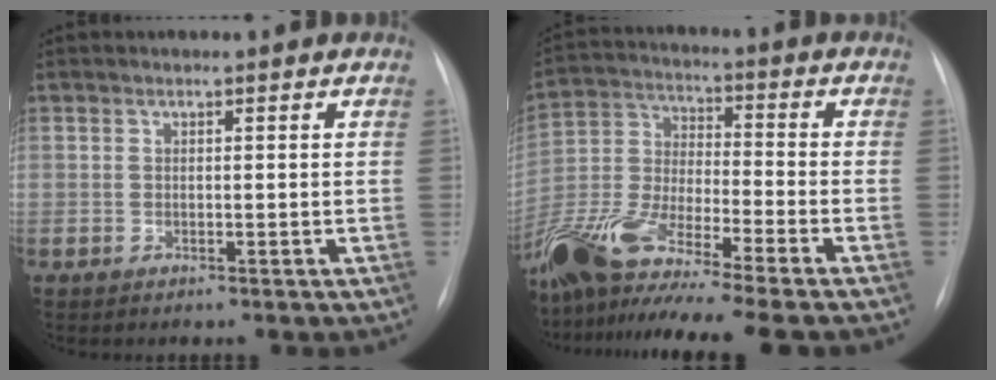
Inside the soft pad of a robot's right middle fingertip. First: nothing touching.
{"total": 18.2, "force": [-14.8, 0.1, 10.7], "torque": [-0.248, -0.029, -0.278]}